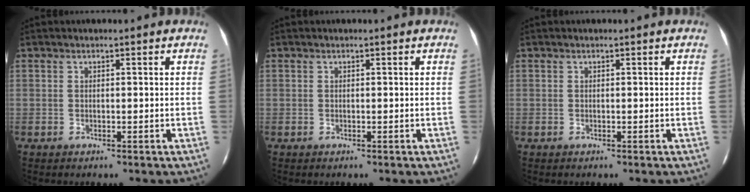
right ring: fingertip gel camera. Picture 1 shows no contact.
{"total": 0.0}
{"total": 0.0}